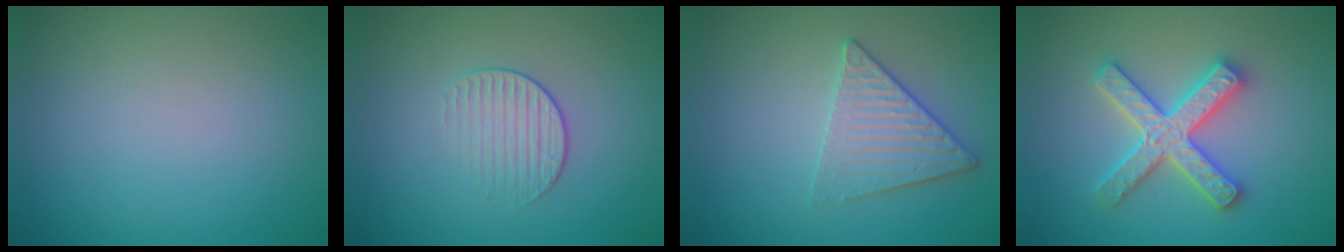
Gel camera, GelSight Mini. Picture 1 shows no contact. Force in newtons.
{"total": 1.7, "press": 1.1, "slide": 1.3}
{"total": 3.3, "press": 3.2, "slide": 0.9}
{"total": 5.1, "press": 5.0, "slide": 0.7}